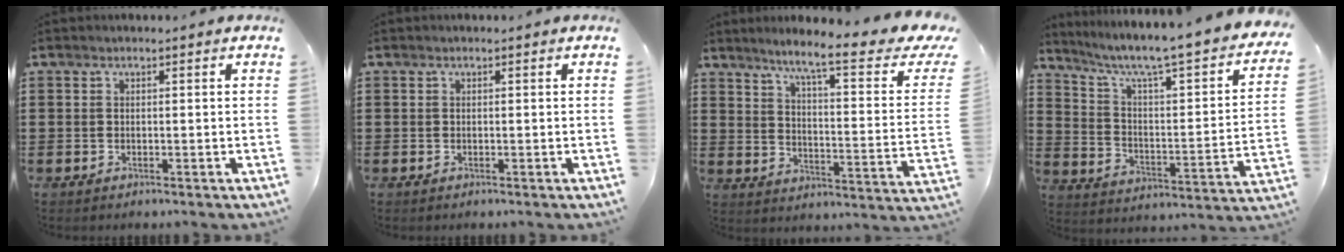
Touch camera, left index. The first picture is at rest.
{"total": 0.0}
{"total": 8.7, "force": [6.2, -0.2, 6.2], "torque": [-0.117, -0.047, 0.089]}
{"total": 5.4, "force": [3.9, 0.3, 3.7], "torque": [-0.091, -0.044, 0.054]}